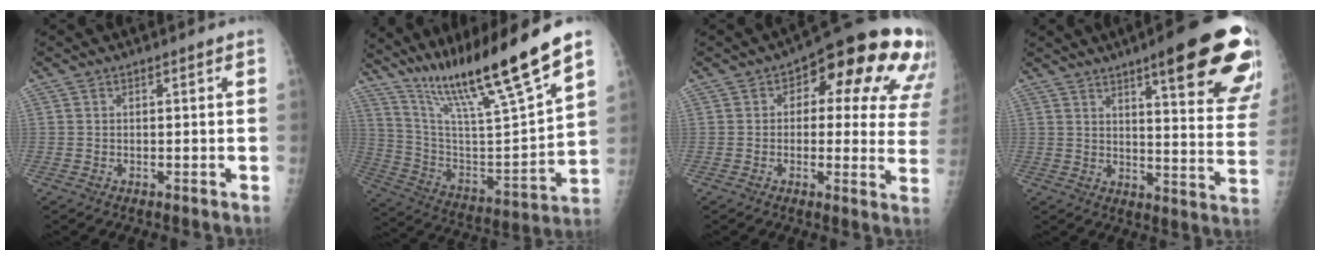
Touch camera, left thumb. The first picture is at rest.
{"total": 24.0, "force": [17.5, 1.9, 16.3], "torque": [-0.260, -0.064, 0.315]}
{"total": 19.5, "force": [8.1, 9.3, 15.1], "torque": [-0.139, 0.004, 0.086]}
{"total": 23.8, "force": [13.7, 4.5, 18.9], "torque": [-0.206, -0.049, 0.176]}